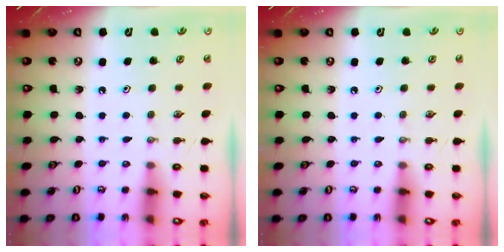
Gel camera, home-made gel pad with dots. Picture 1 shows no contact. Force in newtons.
{"total": 0.0}